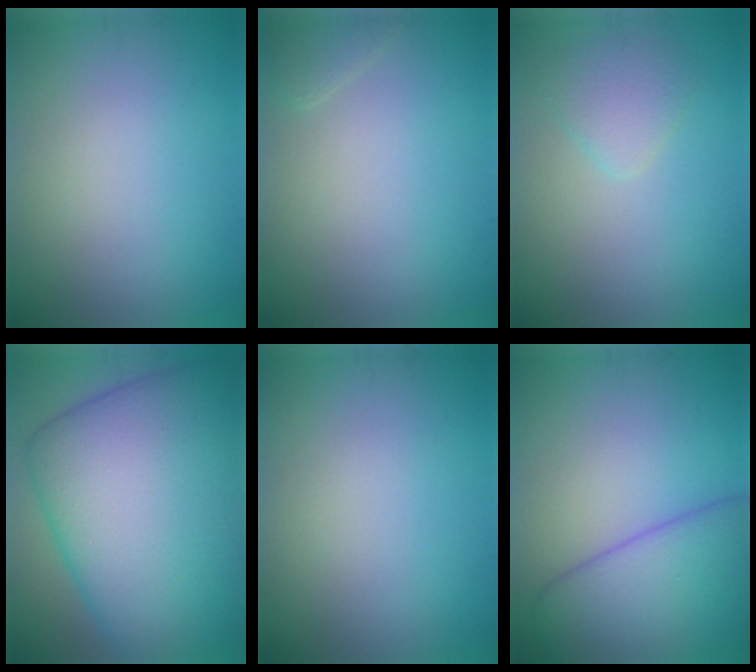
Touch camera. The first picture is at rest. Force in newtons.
{"total": 0.9, "press": 0.9, "slide": 0.1}
{"total": 2.0, "press": 2.0, "slide": 0.2}
{"total": 17.3, "press": 17.3, "slide": 0.2}
{"total": 0.0}
{"total": 8.2, "press": 8.2, "slide": 0.4}